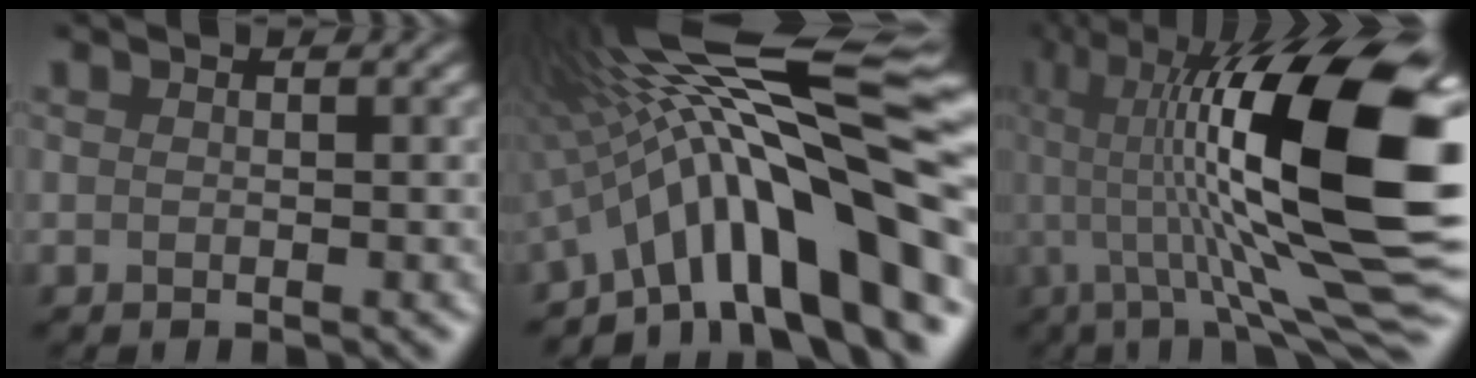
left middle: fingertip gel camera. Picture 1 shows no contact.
{"total": 15.7, "force": [-2.0, 4.1, 15.0], "torque": [-0.231, 0.042, -0.040]}
{"total": 18.1, "force": [2.7, 5.5, 17.1], "torque": [-0.289, 0.034, 0.057]}